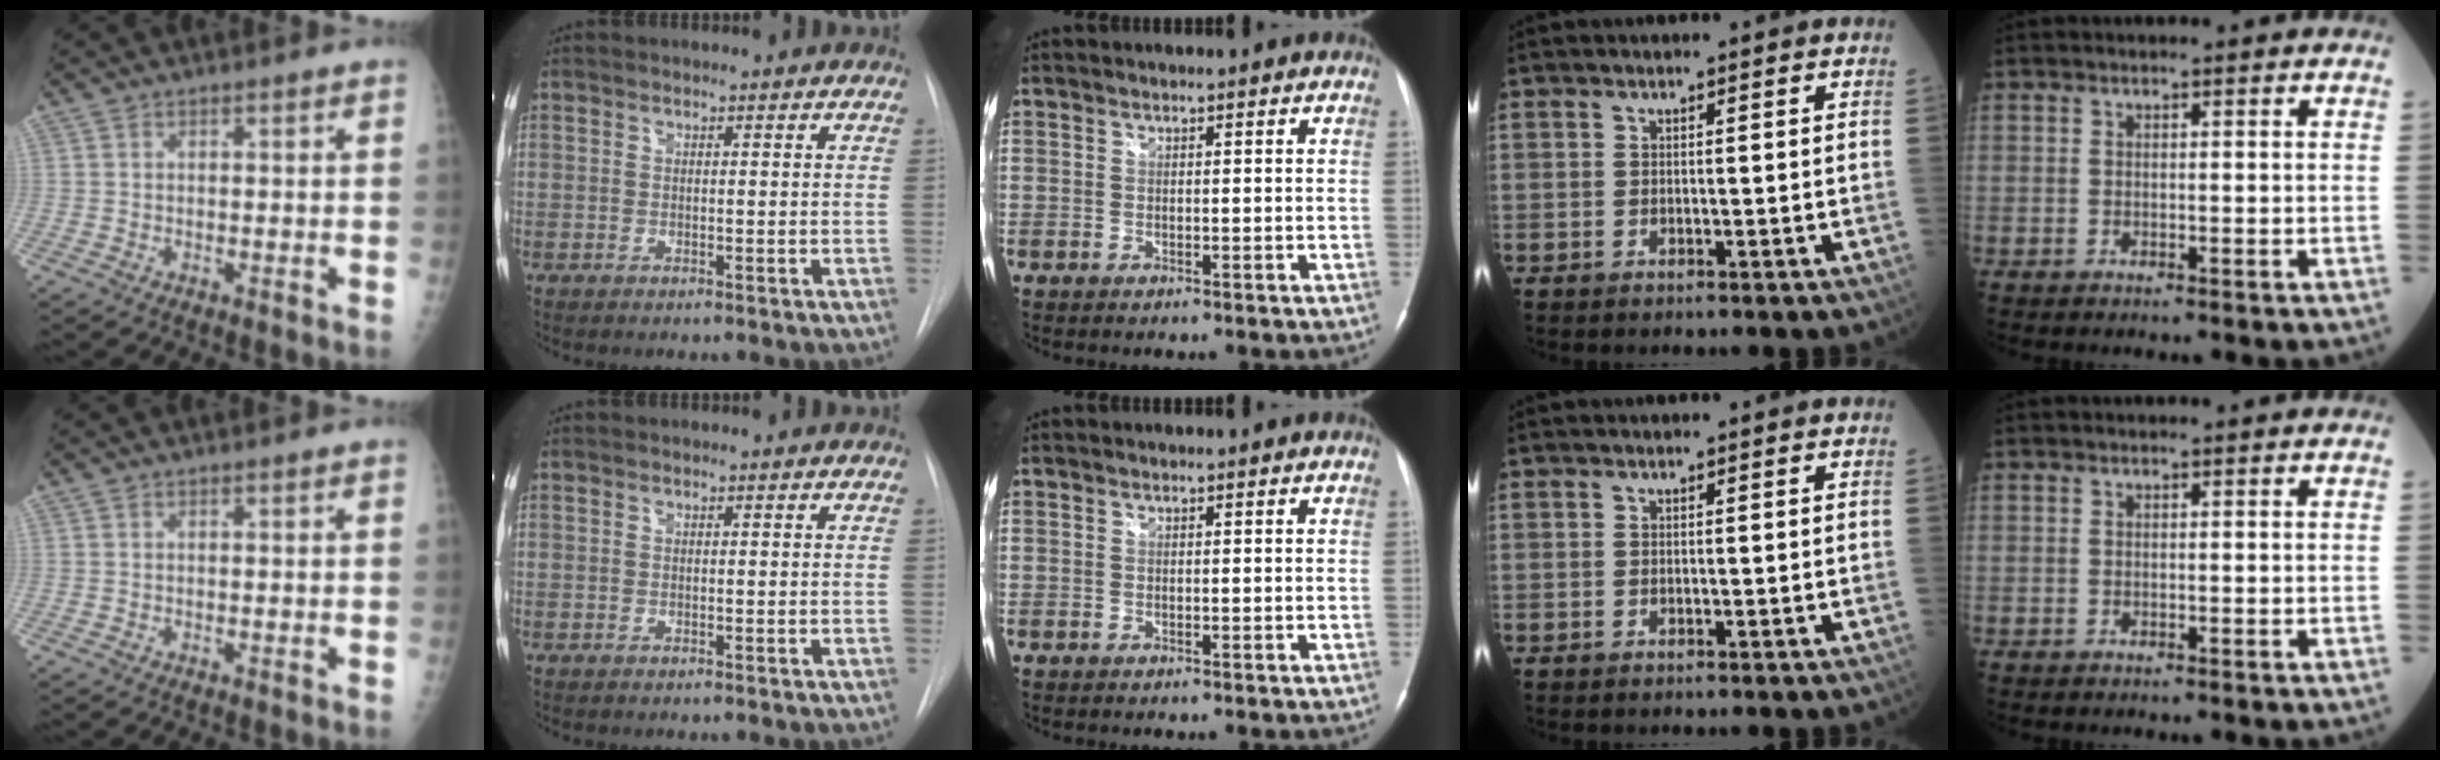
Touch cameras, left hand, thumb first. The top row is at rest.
{}